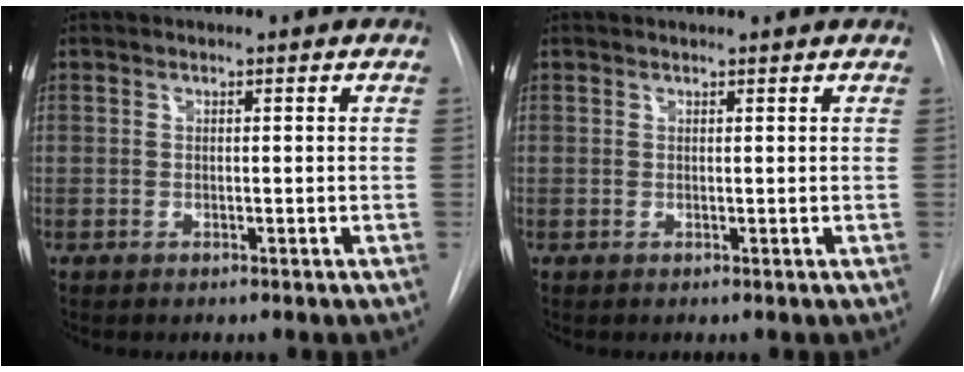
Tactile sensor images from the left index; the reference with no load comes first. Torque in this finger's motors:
{"motor_torque": [0.38, -0.68, -0.04, -0.01]}